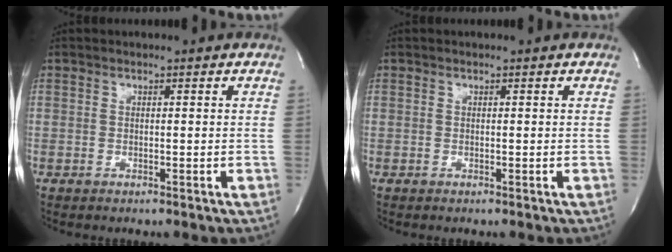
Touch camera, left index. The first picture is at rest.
{"total": 0.0}